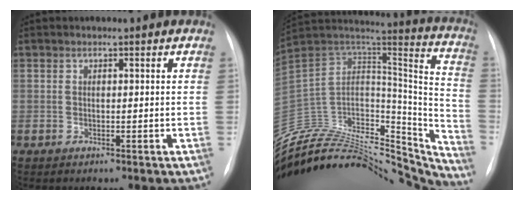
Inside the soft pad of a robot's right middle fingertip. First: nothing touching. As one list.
[{"total": 39.4, "force": [-35.7, 11.2, 12.2], "torque": [-0.209, -0.011, -0.510]}]